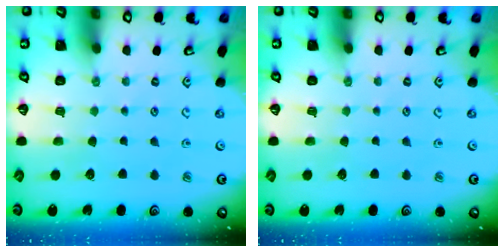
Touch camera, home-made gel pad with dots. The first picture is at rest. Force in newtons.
{"total": 0.0}